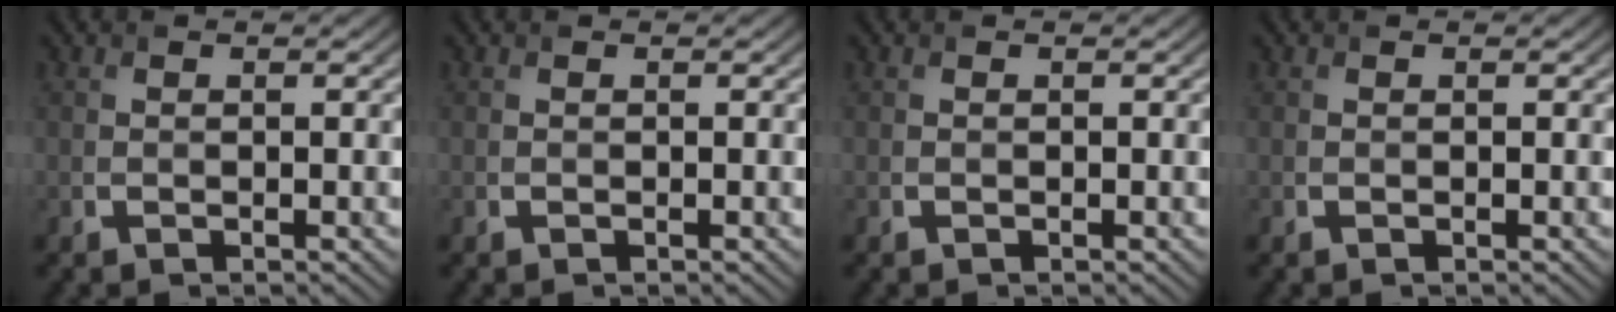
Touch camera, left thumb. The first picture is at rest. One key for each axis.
{"total": 0.0}
{"total": 0.0}
{"total": 0.0}